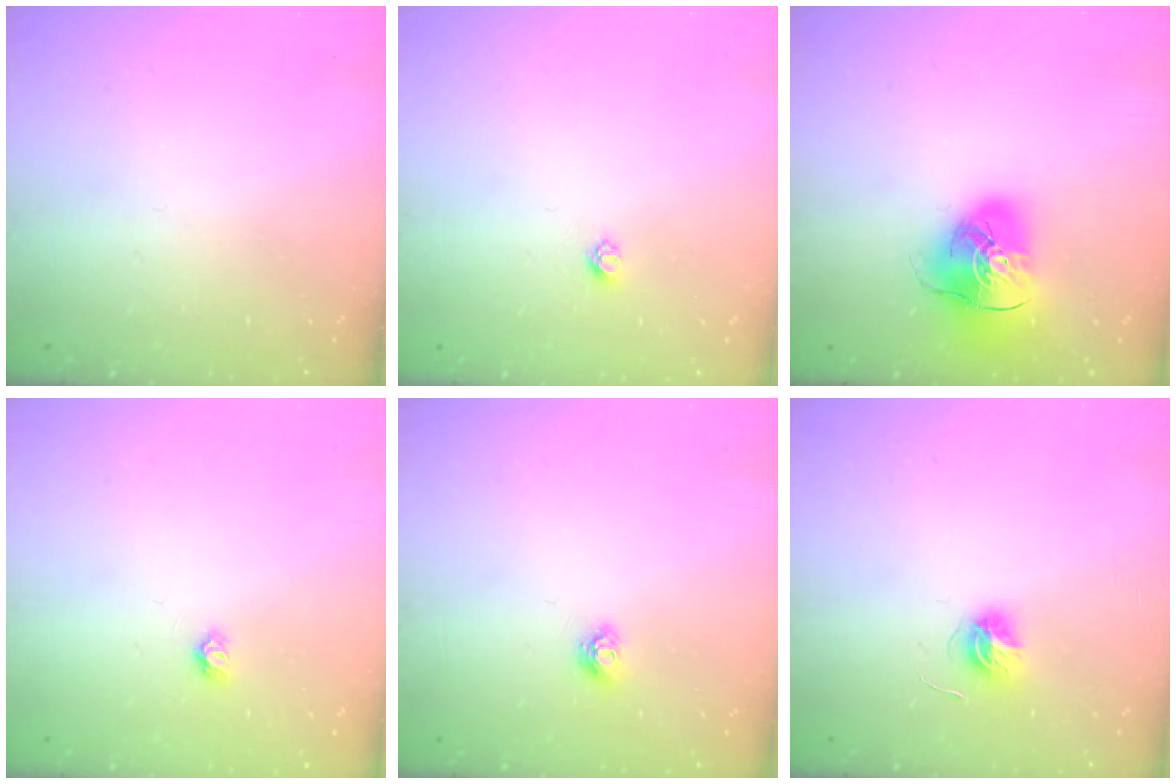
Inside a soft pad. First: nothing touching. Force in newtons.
{"total": 2.4, "press": 2.4, "slide": 0.2}
{"total": 13.4, "press": 13.3, "slide": 2.0}
{"total": 3.8, "press": 3.8, "slide": 0.3}
{"total": 5.6, "press": 5.5, "slide": 0.7}
{"total": 5.6, "press": 5.6, "slide": 0.6}